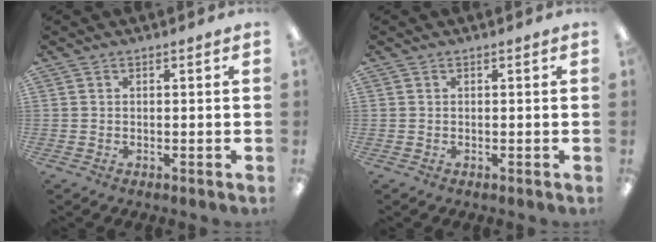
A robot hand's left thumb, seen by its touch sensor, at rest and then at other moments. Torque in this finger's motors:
{"motor_torque": [0.03, 0.00, 0.02, 0.15, 0.00]}